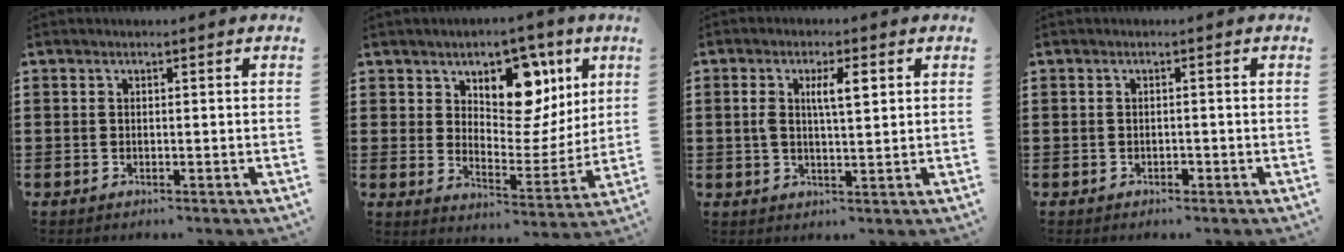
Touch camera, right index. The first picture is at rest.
{"total": 10.2, "force": [6.4, 5.9, 5.3], "torque": [-0.098, -0.032, 0.111]}
{"total": 4.7, "force": [1.3, 1.4, 4.2], "torque": [-0.087, 0.010, 0.018]}
{"total": 0.7, "force": [-0.5, 0.4, 0.4], "torque": [-0.012, -0.001, -0.009]}